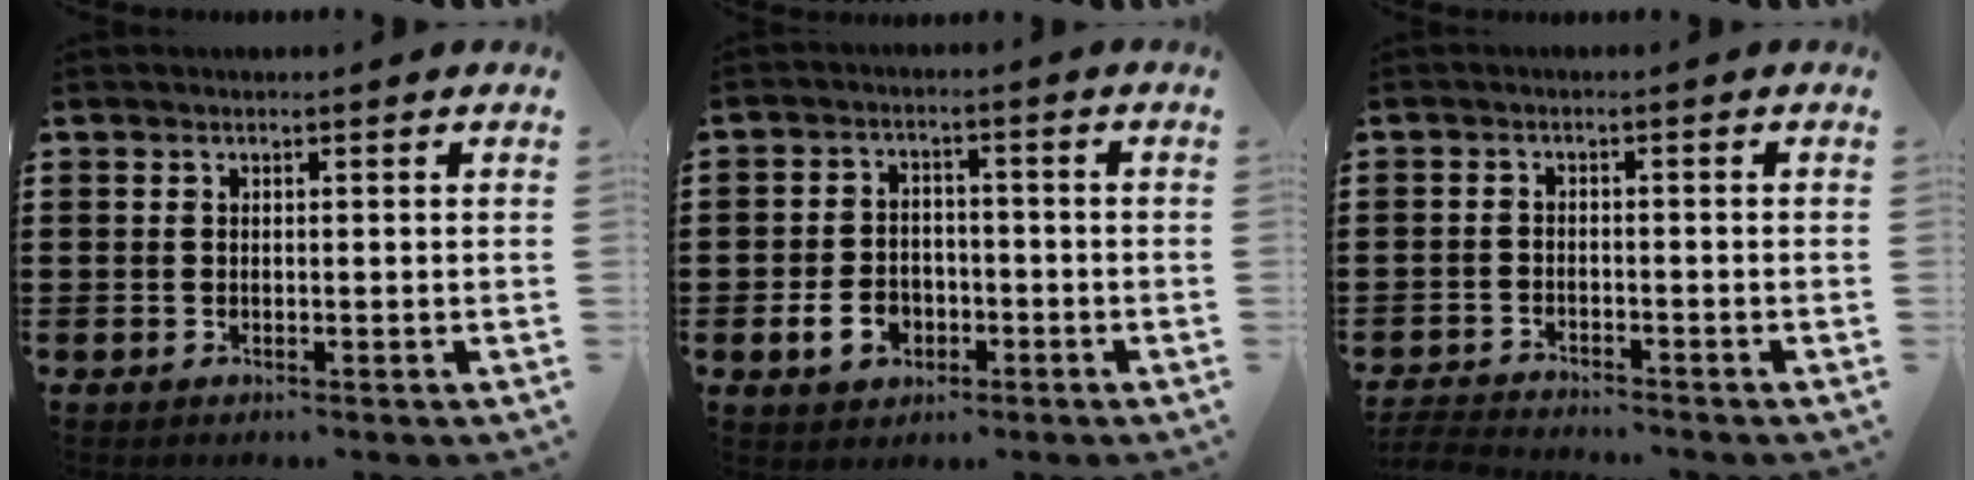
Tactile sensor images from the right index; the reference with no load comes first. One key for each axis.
{"total": 5.0, "fx": -2.0, "fy": 3.8, "fz": 2.6, "tx": -0.064, "ty": 0.006, "tz": -0.042}
{"total": 3.0, "fx": -2.9, "fy": 0.0, "fz": -0.2, "tx": -0.009, "ty": -0.007, "tz": -0.065}